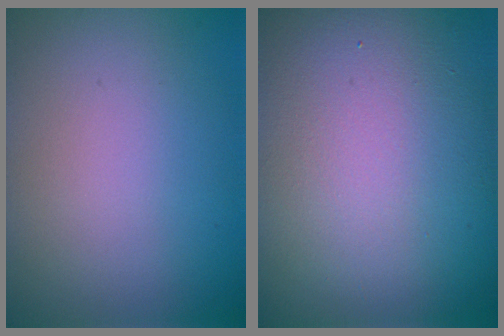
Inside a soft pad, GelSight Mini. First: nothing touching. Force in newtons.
{"total": 22.2, "press": 22.2, "slide": 1.3}